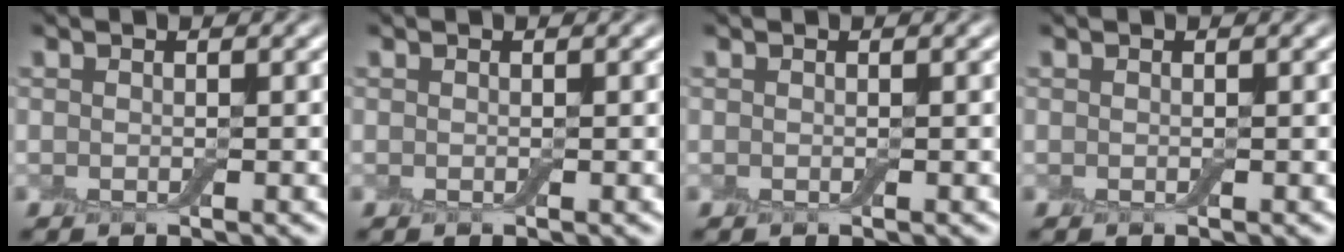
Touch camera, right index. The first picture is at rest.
{"total": 0.0}
{"total": 0.0}
{"total": 0.0}